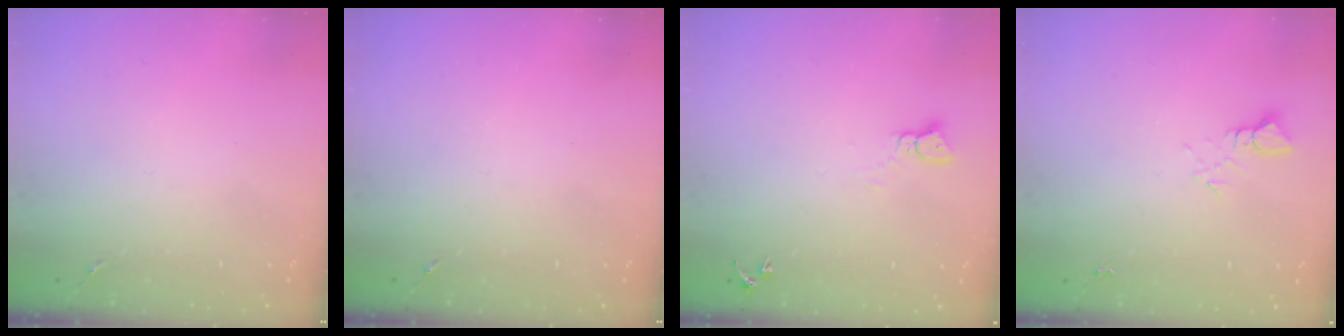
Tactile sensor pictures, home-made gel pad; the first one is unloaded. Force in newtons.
{"total": 0.0}
{"total": 2.3, "press": 2.3, "slide": 0.3}
{"total": 4.2, "press": 4.2, "slide": 0.4}